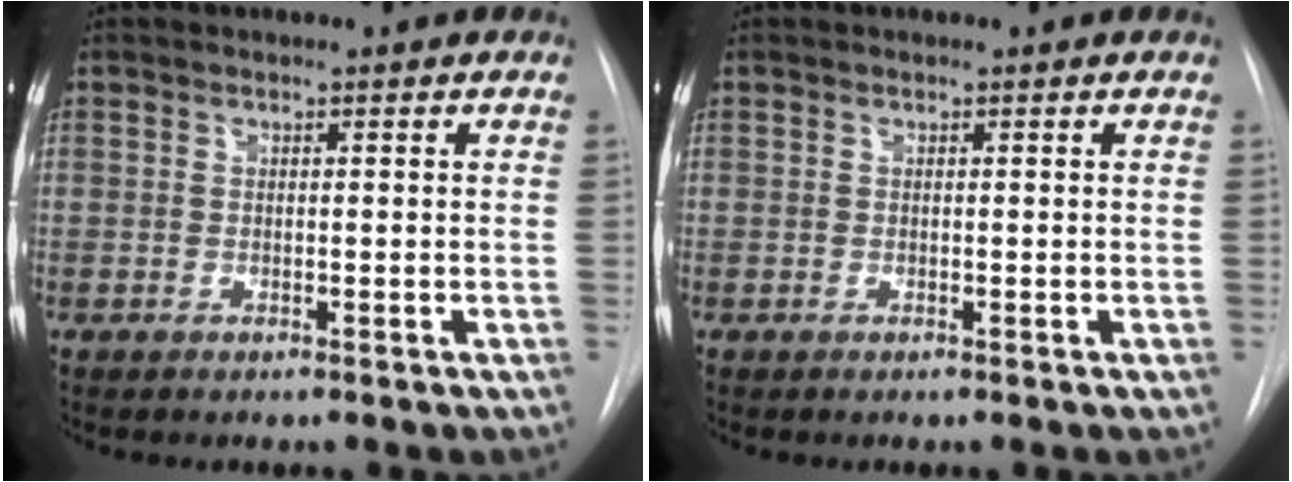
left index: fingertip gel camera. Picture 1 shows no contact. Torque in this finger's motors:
{"motor_torque": [0.02, -0.04, 0.01, 0.00]}